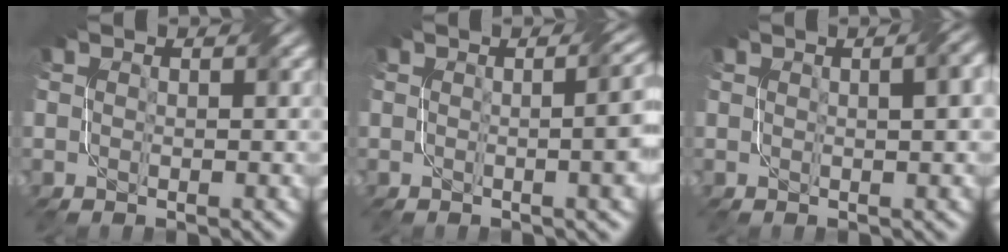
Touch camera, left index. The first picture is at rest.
{"total": 7.2, "force": [0.2, 3.1, 6.5], "torque": [-0.025, 0.022, -0.003]}
{"total": 4.3, "force": [1.2, 1.7, 3.7], "torque": [-0.027, 0.023, 0.003]}